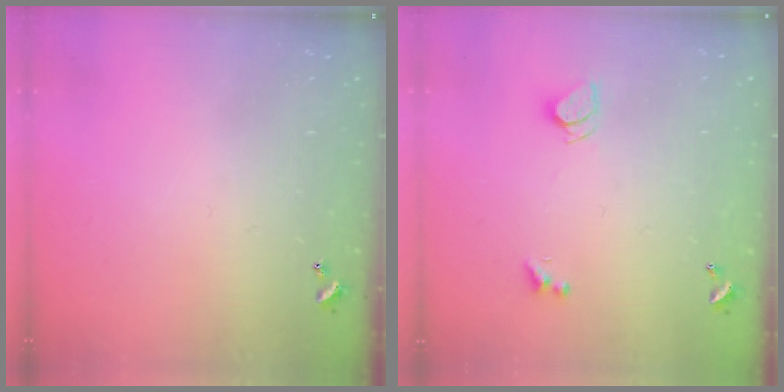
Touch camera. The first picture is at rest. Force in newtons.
{"total": 2.5, "press": 2.4, "slide": 0.6}